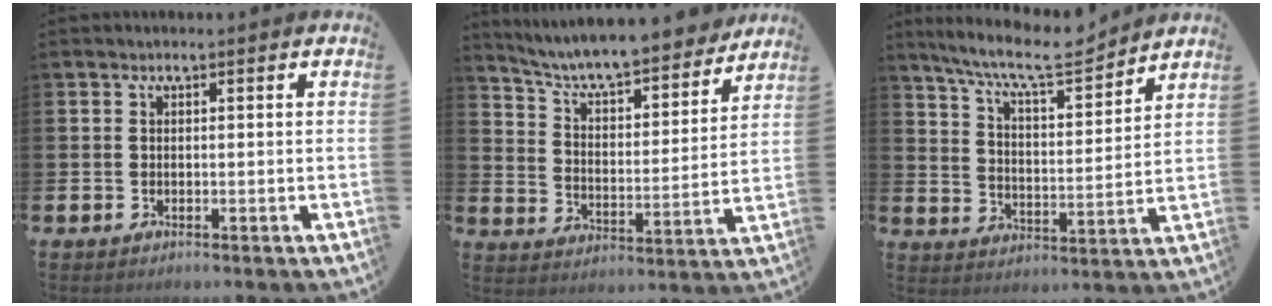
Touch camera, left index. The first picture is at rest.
{"total": 8.2, "force": [7.6, 0.9, 2.7], "torque": [-0.085, -0.063, 0.129]}
{"total": 9.7, "force": [8.7, 1.5, 4.0], "torque": [-0.098, -0.052, 0.152]}